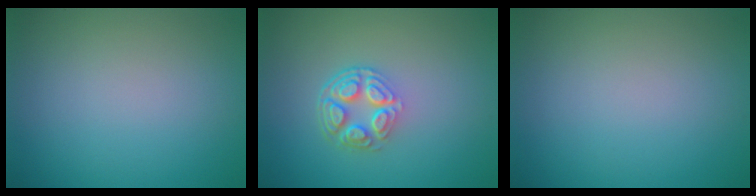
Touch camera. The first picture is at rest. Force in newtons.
{"total": 4.4, "press": 3.3, "slide": 2.9}
{"total": 0.0}